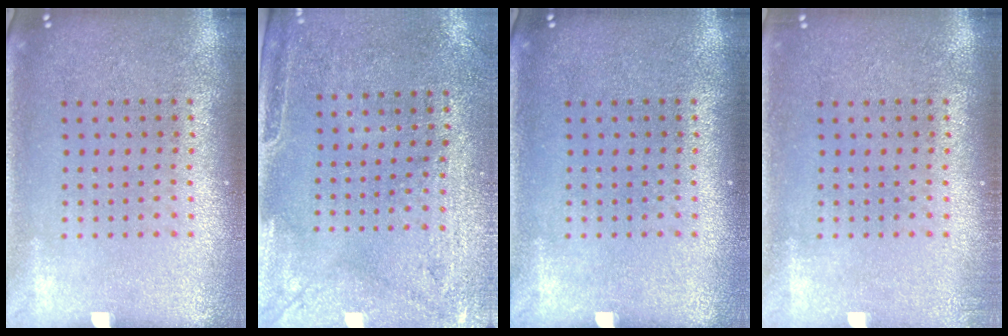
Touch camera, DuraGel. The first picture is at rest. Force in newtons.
{"total": 3.0, "press": 2.4, "slide": 1.7}
{"total": 0.0}
{"total": 0.9, "press": 0.8, "slide": 0.3}